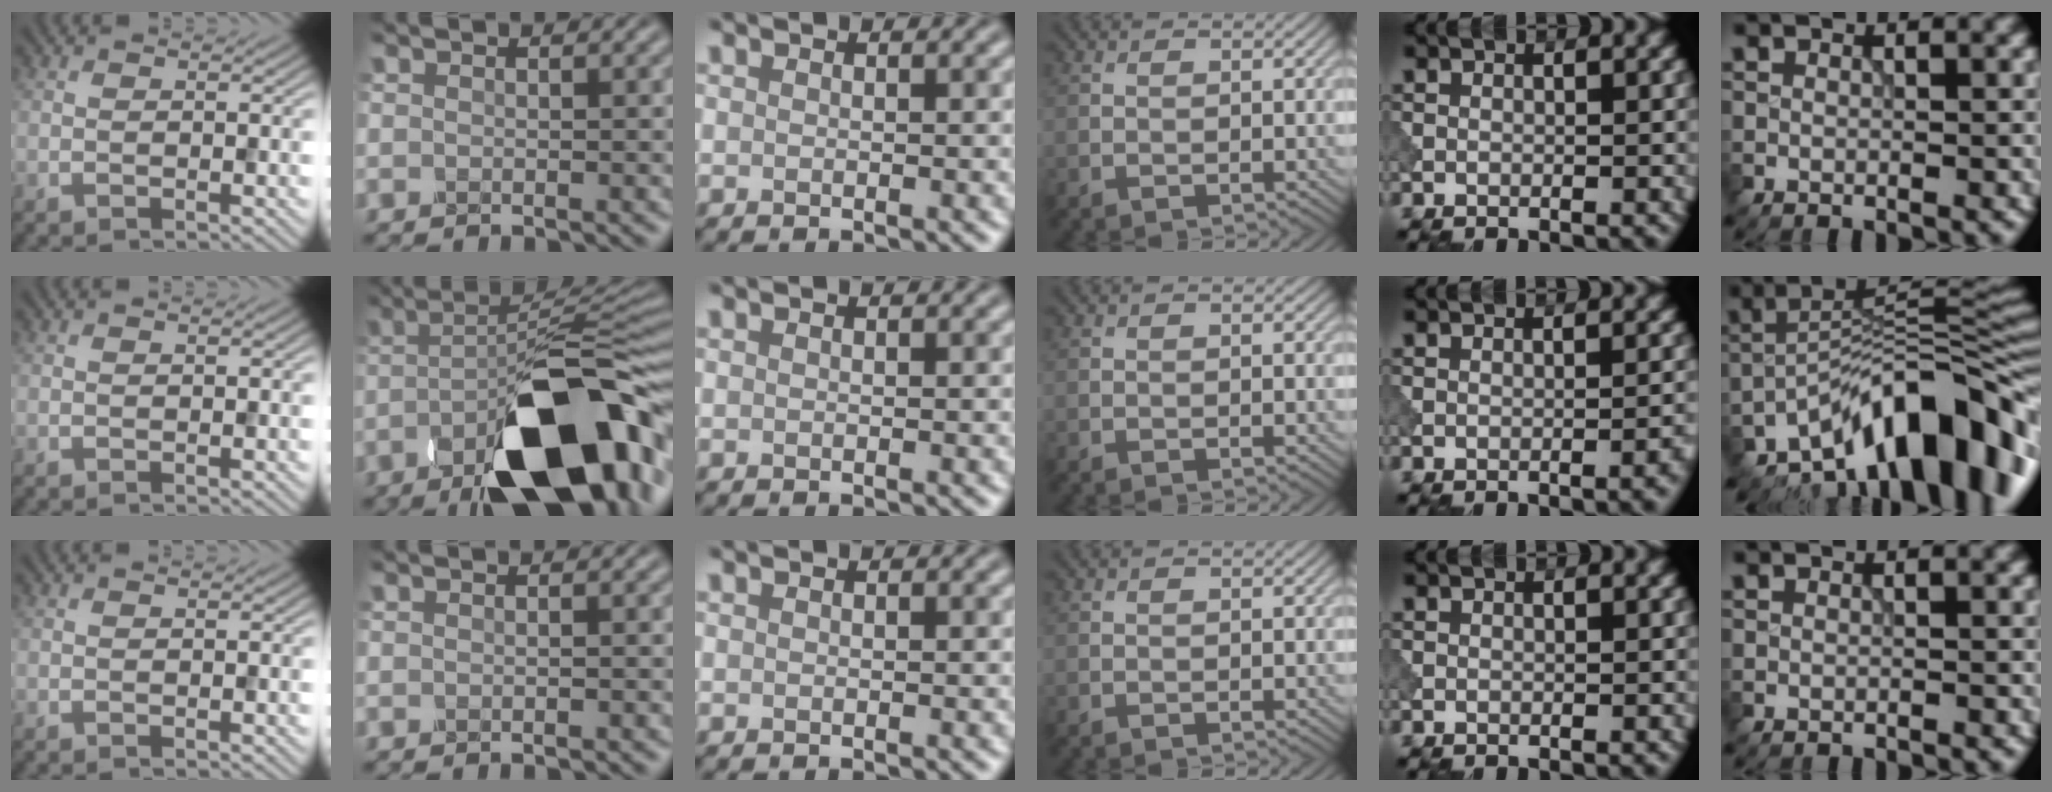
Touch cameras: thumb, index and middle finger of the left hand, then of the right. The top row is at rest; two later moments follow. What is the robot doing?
{"motion": "dispense", "object": "dispenser bottle"}